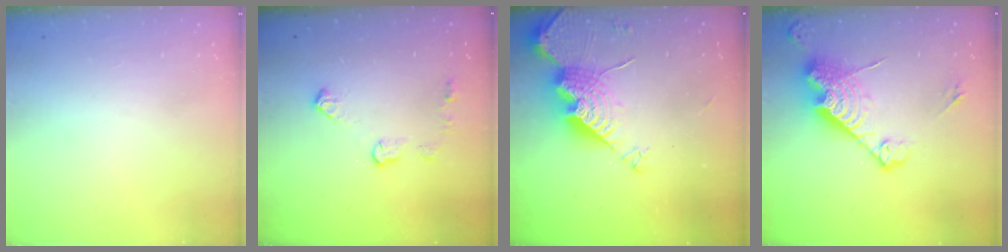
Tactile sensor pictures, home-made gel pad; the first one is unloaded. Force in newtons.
{"total": 7.4, "press": 7.4, "slide": 0.3}
{"total": 16.4, "press": 16.4, "slide": 1.1}
{"total": 16.6, "press": 16.5, "slide": 1.4}